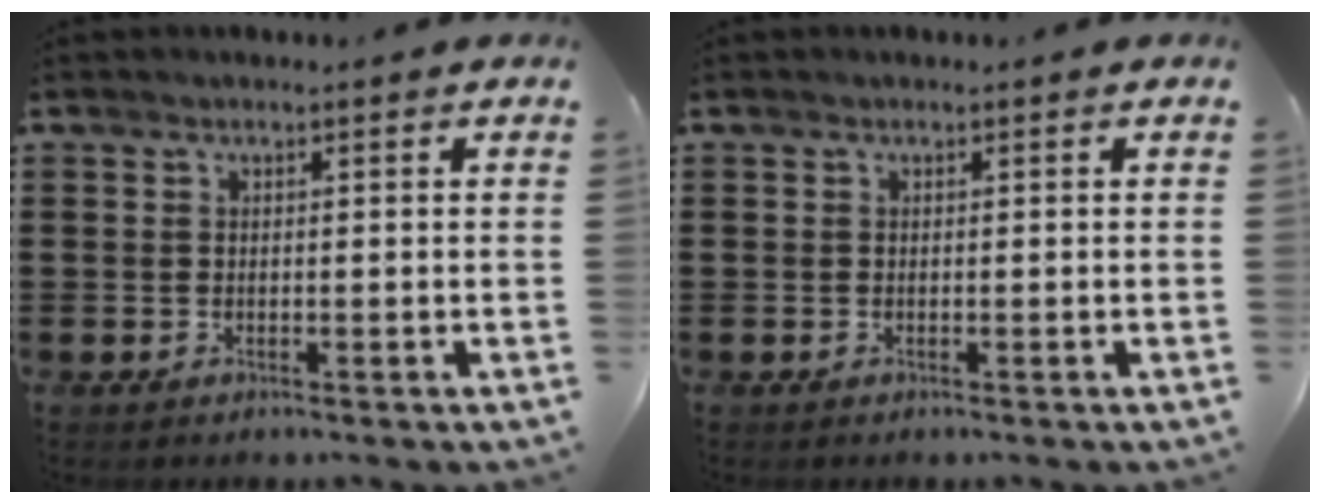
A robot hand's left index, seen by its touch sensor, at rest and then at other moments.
{"total": 0.0}